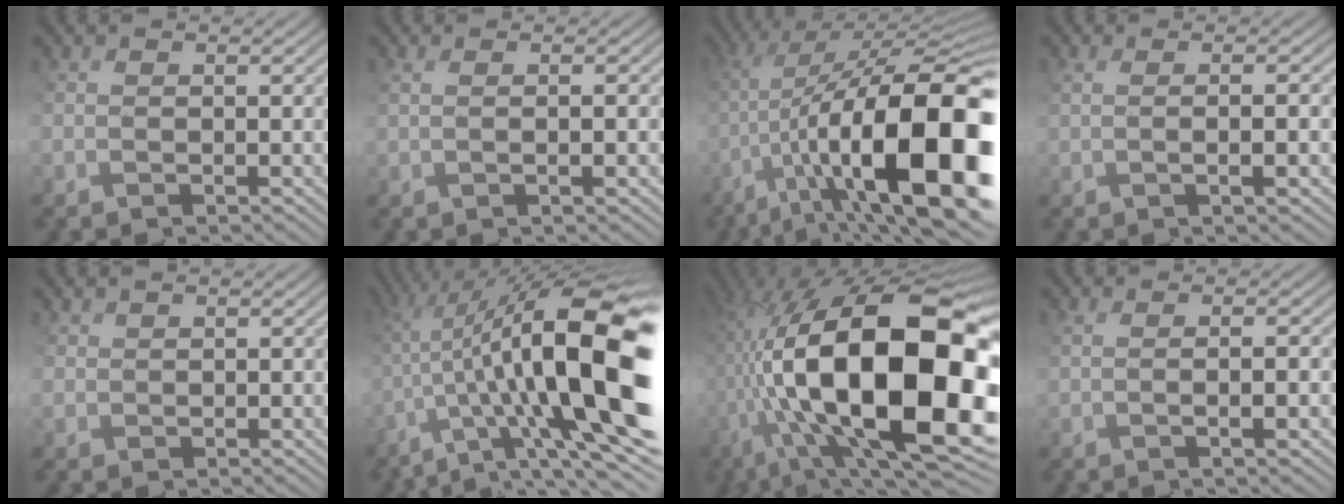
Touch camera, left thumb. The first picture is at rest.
{"total": 2.5, "force": [0.6, 0.7, 2.4], "torque": [-0.032, 0.004, 0.011]}
{"total": 18.9, "force": [-4.7, 7.7, 16.6], "torque": [-0.291, -0.011, -0.068]}
{"total": 3.9, "force": [0.1, 1.0, 3.8], "torque": [-0.053, 0.001, 0.006]}
{"total": 1.1, "force": [0.4, 0.4, -1.0], "torque": [0.009, -0.003, 0.012]}
{"total": 18.7, "force": [-0.3, 6.7, 17.5], "torque": [-0.301, 0.003, 0.009]}
{"total": 22.5, "force": [0.4, 10.6, 19.8], "torque": [-0.368, 0.000, 0.017]}
{"total": 3.5, "force": [0.3, 0.9, 3.4], "torque": [-0.046, 0.002, 0.008]}